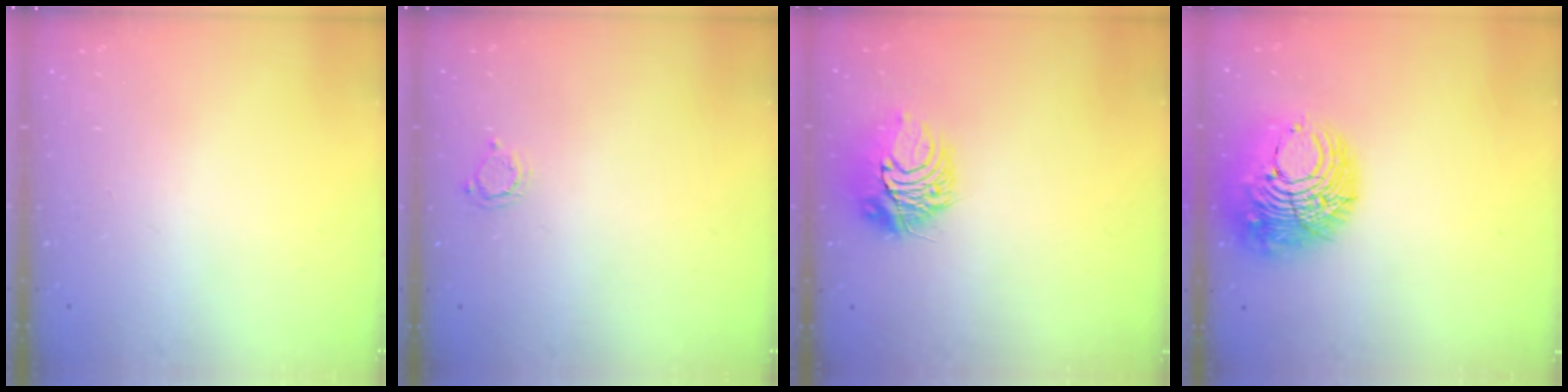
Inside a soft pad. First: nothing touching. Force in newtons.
{"total": 3.3, "press": 3.3, "slide": 0.3}
{"total": 10.0, "press": 9.9, "slide": 0.9}
{"total": 13.6, "press": 13.5, "slide": 1.8}